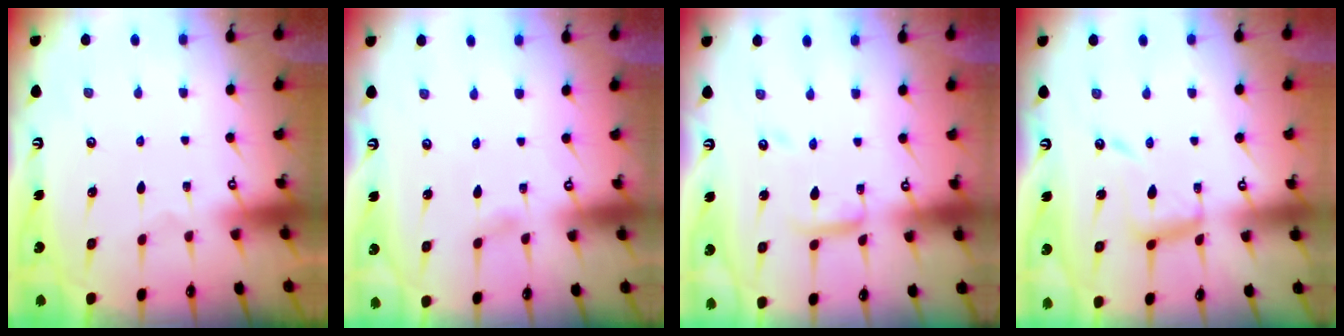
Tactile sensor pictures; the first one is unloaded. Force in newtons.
{"total": 2.6, "press": 2.6, "slide": 0.4}
{"total": 7.3, "press": 7.3, "slide": 0.4}
{"total": 12.7, "press": 12.6, "slide": 1.1}